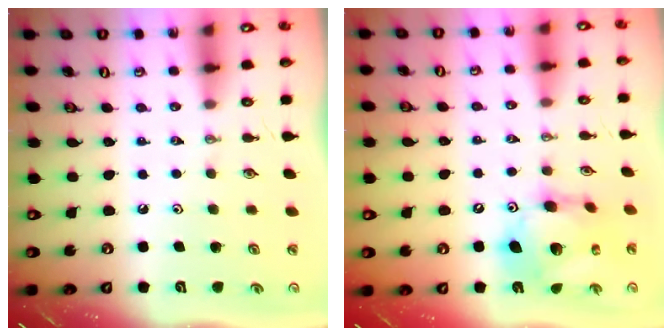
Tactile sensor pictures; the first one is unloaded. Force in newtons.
{"total": 14.8, "press": 14.7, "slide": 1.6}